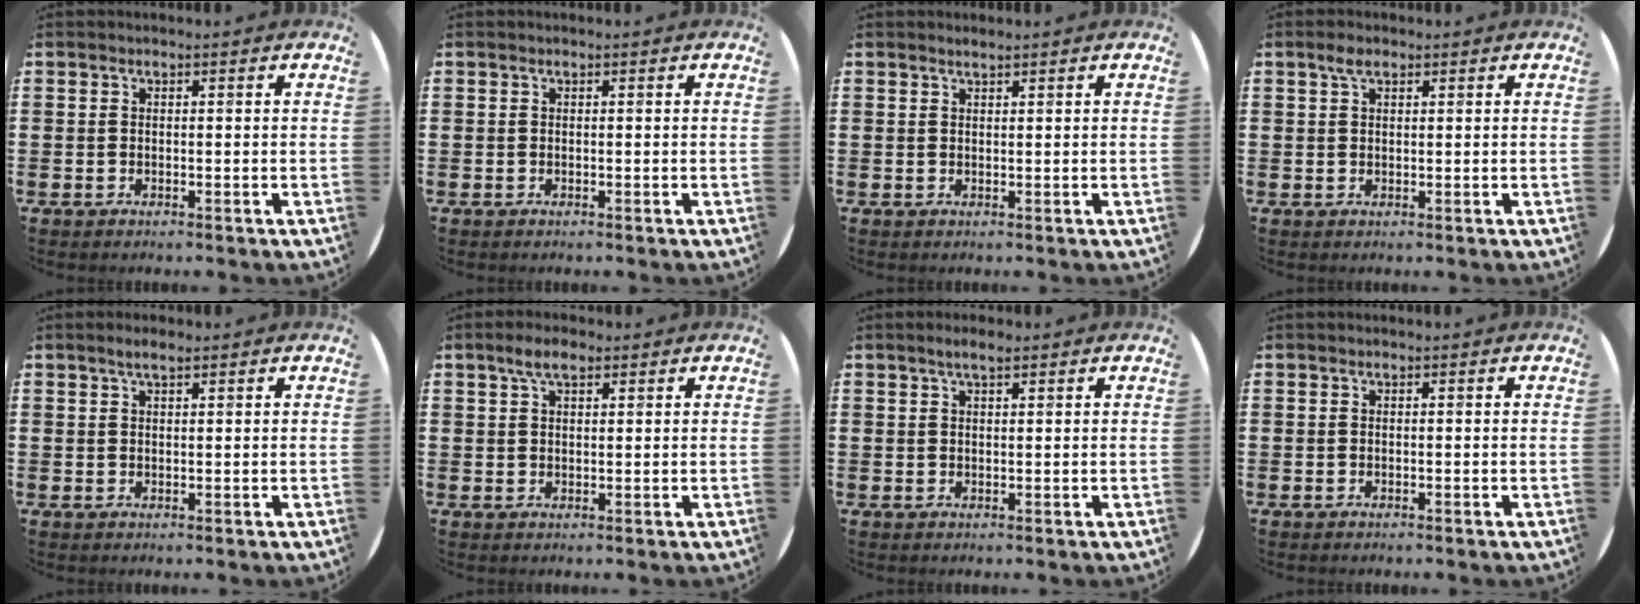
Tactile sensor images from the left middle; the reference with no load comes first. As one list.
[{"total": 0.0}, {"total": 0.8, "force": [0.7, 0.0, 0.1], "torque": [-0.003, -0.001, 0.015]}, {"total": 2.3, "force": [1.5, 1.1, 1.4], "torque": [-0.022, 0.004, 0.025]}, {"total": 1.8, "force": [1.4, 0.5, 1.0], "torque": [-0.022, 0.004, 0.025]}, {"total": 3.6, "force": [2.5, 1.6, 2.0], "torque": [-0.029, 0.001, 0.042]}, {"total": 2.1, "force": [1.6, 0.6, 1.3], "torque": [-0.021, 0.002, 0.026]}, {"total": 0.0}]